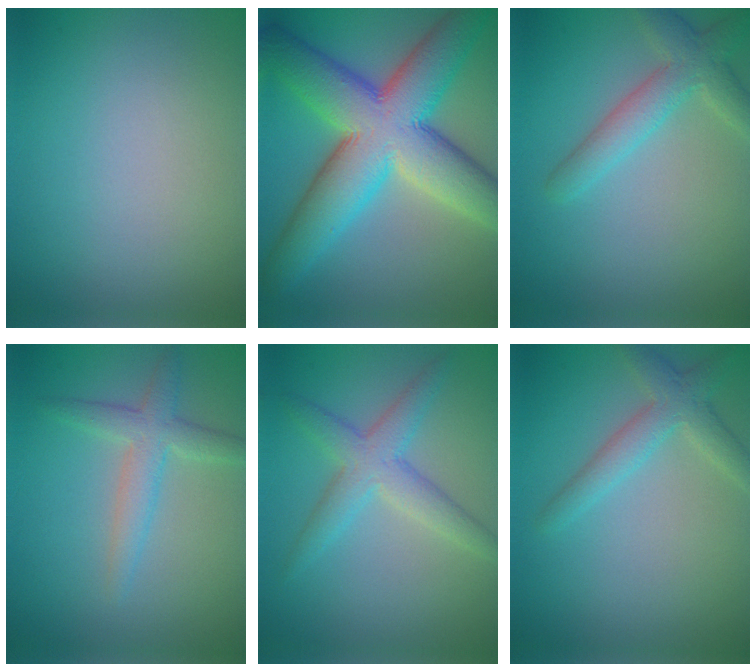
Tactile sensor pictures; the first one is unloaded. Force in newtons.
{"total": 13.2, "press": 13.2, "slide": 0.7}
{"total": 3.6, "press": 3.6, "slide": 0.2}
{"total": 3.0, "press": 3.0, "slide": 0.1}
{"total": 3.8, "press": 3.8, "slide": 0.1}
{"total": 3.0, "press": 3.0, "slide": 0.1}